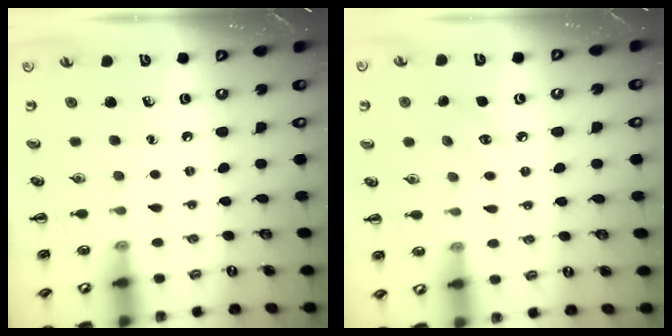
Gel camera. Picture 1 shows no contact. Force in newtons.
{"total": 4.8, "press": 4.6, "slide": 1.2}